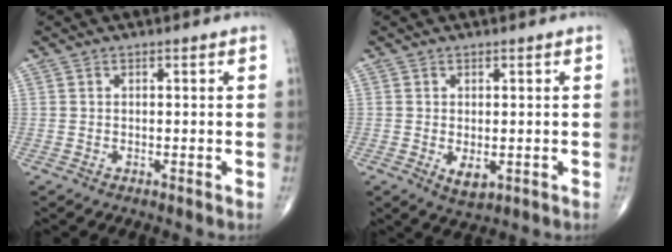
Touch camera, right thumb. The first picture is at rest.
{"total": 3.2, "force": [-0.6, 1.7, 2.6], "torque": [-0.037, -0.008, 0.000]}